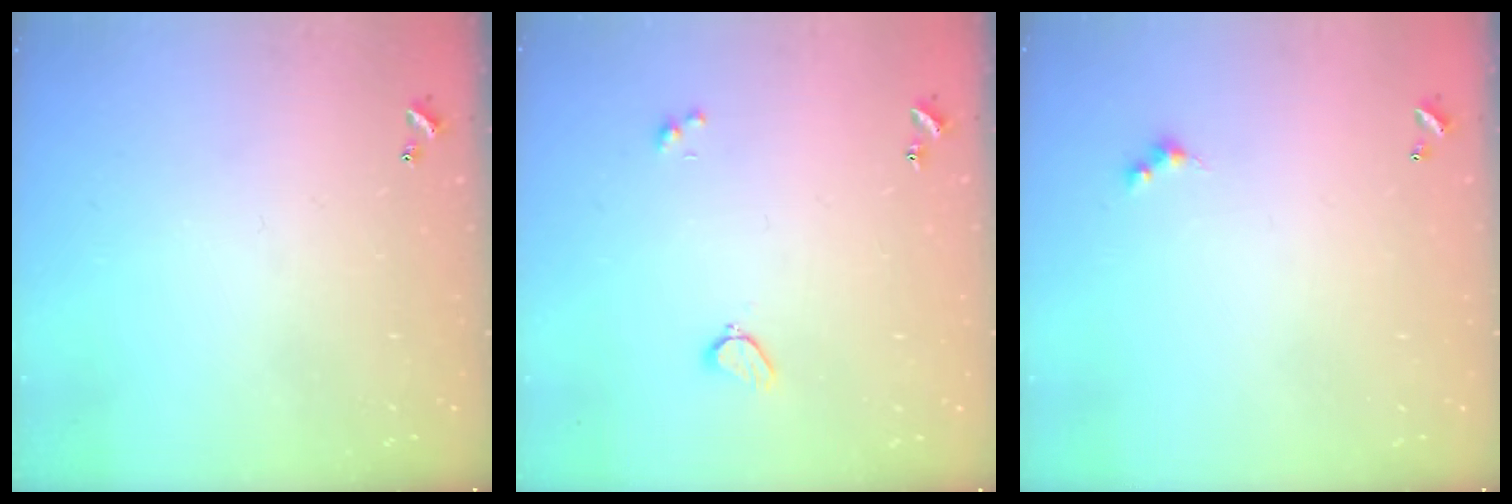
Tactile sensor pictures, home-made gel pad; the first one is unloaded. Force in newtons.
{"total": 2.0, "press": 1.9, "slide": 0.6}
{"total": 1.5, "press": 1.4, "slide": 0.3}